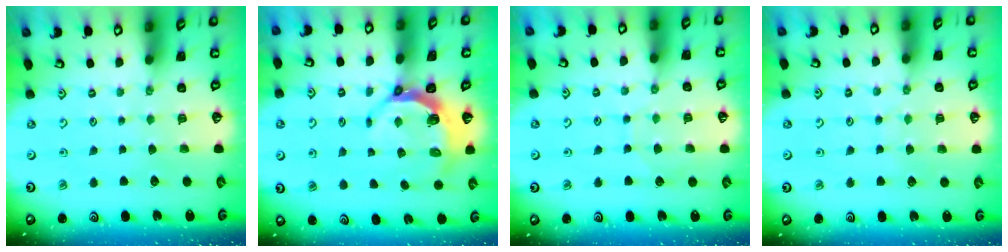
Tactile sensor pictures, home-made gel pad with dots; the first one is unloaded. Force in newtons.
{"total": 5.7, "press": 4.5, "slide": 3.6}
{"total": 6.1, "press": 6.1, "slide": 0.6}
{"total": 3.8, "press": 3.8, "slide": 0.3}